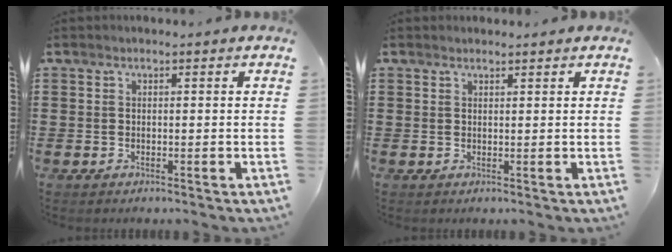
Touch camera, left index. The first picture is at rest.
{"total": 0.8, "force": [0.8, 0.0, 0.1], "torque": [-0.004, -0.001, 0.016]}